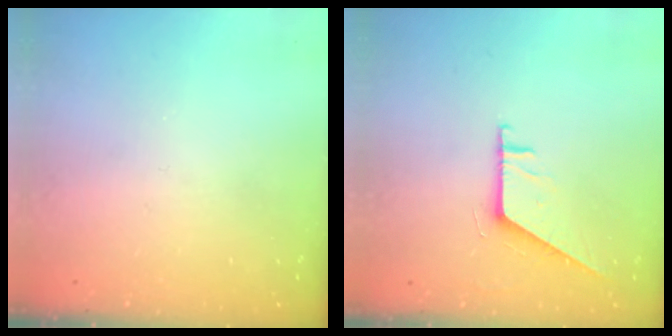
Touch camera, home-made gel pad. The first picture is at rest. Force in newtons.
{"total": 5.4, "press": 5.4, "slide": 0.5}